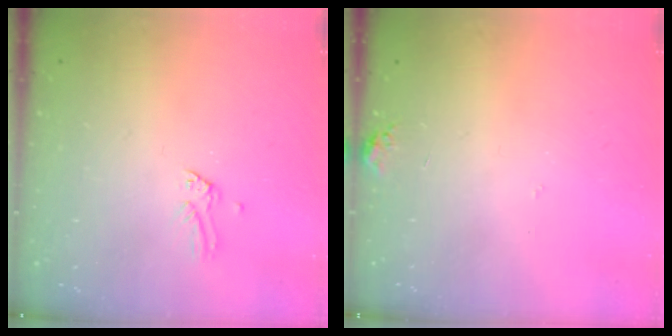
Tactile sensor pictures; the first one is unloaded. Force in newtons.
{"total": 7.3, "press": 7.3, "slide": 0.6}